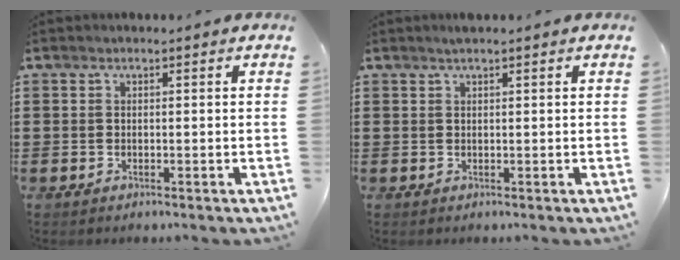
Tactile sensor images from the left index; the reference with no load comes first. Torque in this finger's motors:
{"motor_torque": [0.96, -1.18, 0.04, 0.01]}